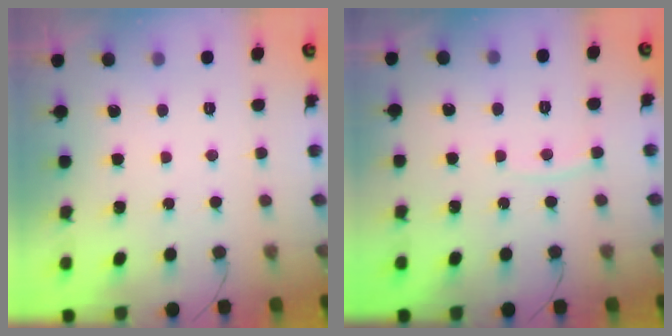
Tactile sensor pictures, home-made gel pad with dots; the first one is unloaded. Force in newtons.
{"total": 3.6, "press": 3.6, "slide": 0.5}